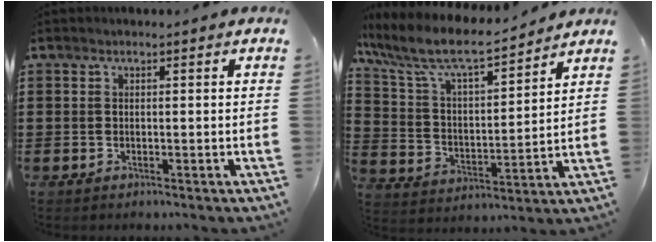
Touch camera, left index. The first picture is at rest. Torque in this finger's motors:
{"motor_torque": [1.07, -1.07, 0.35, 0.21]}